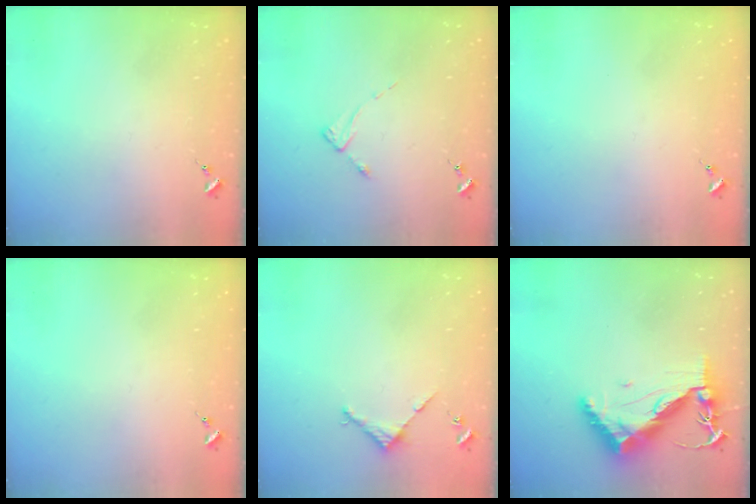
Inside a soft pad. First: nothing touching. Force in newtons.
{"total": 2.2, "press": 2.2, "slide": 0.4}
{"total": 0.0}
{"total": 0.0}
{"total": 2.9, "press": 2.8, "slide": 0.2}
{"total": 12.4, "press": 12.3, "slide": 1.4}